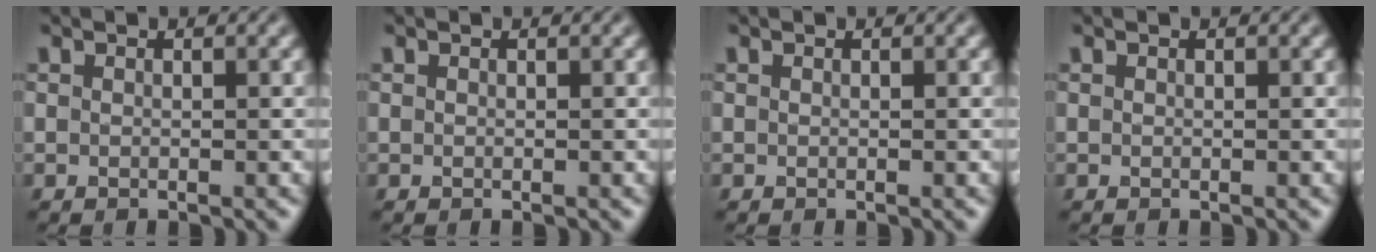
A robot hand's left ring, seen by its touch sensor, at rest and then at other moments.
{"total": 0.0}
{"total": 0.0}
{"total": 0.0}